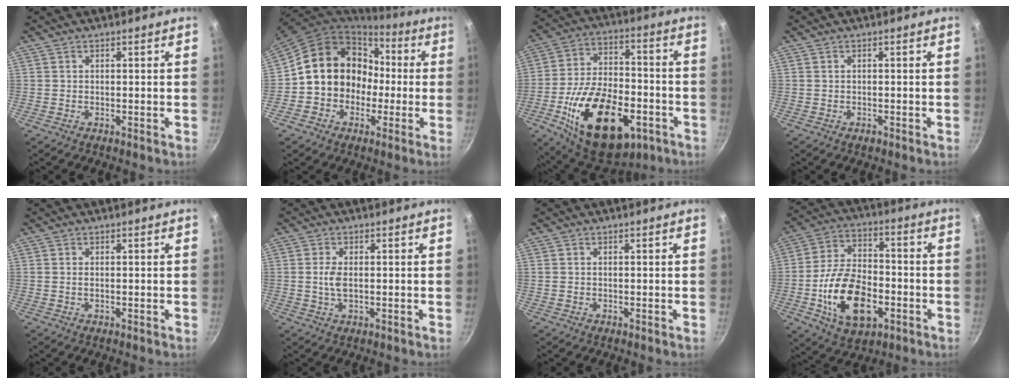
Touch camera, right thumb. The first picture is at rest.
{"total": 16.4, "force": [-0.6, 14.2, 8.3], "torque": [-0.101, 0.056, -0.011]}
{"total": 25.6, "force": [-9.6, 14.2, 19.0], "torque": [-0.297, 0.033, -0.144]}
{"total": 0.7, "force": [-0.4, 0.4, 0.3], "torque": [-0.007, 0.001, -0.007]}
{"total": 0.5, "force": [0.0, 0.3, 0.5], "torque": [-0.010, 0.001, -0.001]}
{"total": 3.1, "force": [0.0, 1.6, 2.7], "torque": [-0.059, 0.000, -0.002]}
{"total": 0.6, "force": [-0.1, 0.5, 0.2], "torque": [-0.004, 0.001, -0.001]}
{"total": 17.5, "force": [-5.2, 10.3, 13.1], "torque": [-0.217, 0.027, -0.089]}